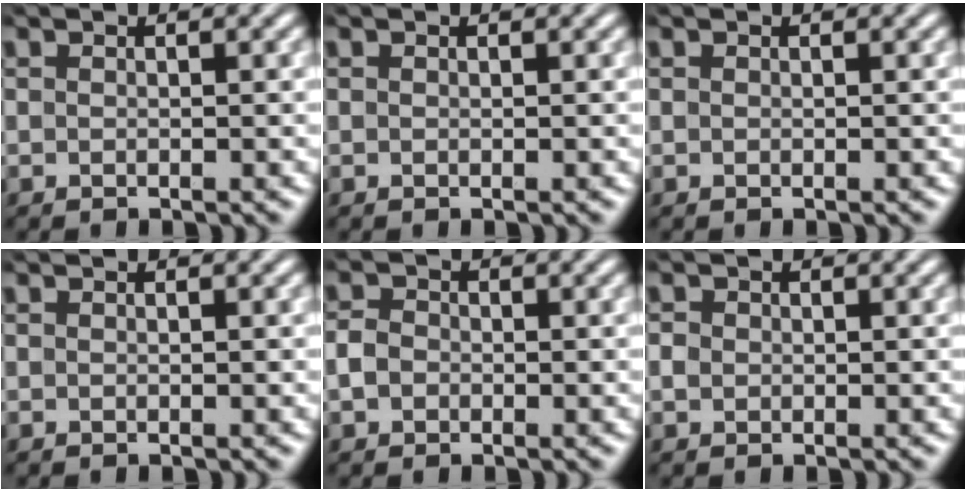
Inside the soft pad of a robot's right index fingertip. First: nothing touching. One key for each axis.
{"total": 0.0}
{"total": 0.0}
{"total": 0.0}
{"total": 1.4, "fx": -0.6, "fy": 1.2, "fz": 0.6, "tx": -0.019, "ty": -0.008, "tz": -0.006}
{"total": 0.6, "fx": -0.2, "fy": 0.5, "fz": 0.1, "tx": -0.007, "ty": -0.010, "tz": 0.003}